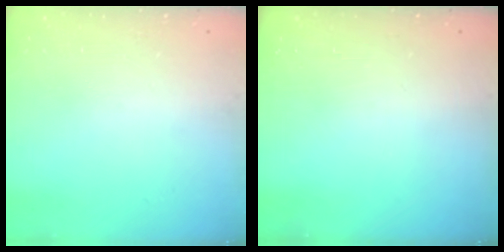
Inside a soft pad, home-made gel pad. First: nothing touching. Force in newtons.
{"total": 0.0}